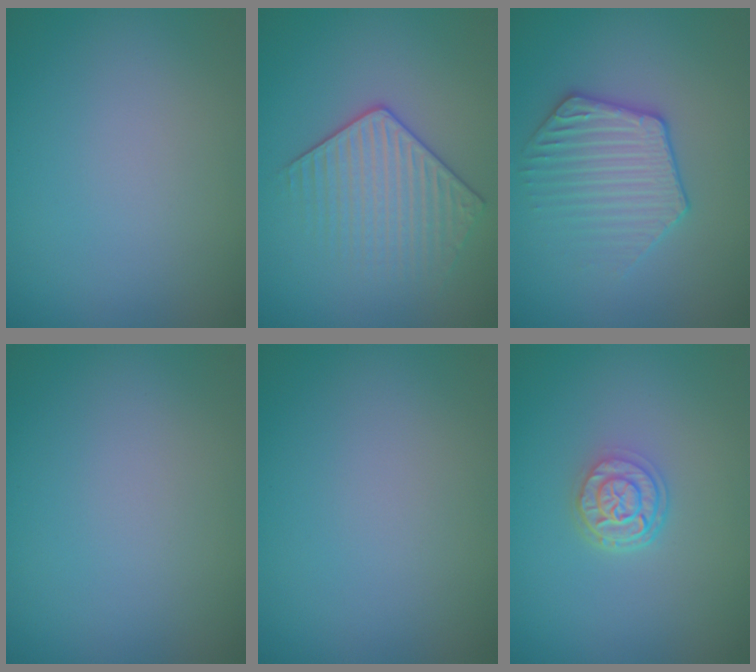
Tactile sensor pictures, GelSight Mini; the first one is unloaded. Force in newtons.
{"total": 3.4, "press": 3.2, "slide": 1.3}
{"total": 3.4, "press": 3.1, "slide": 1.1}
{"total": 0.0}
{"total": 0.0}
{"total": 2.8, "press": 2.1, "slide": 1.8}